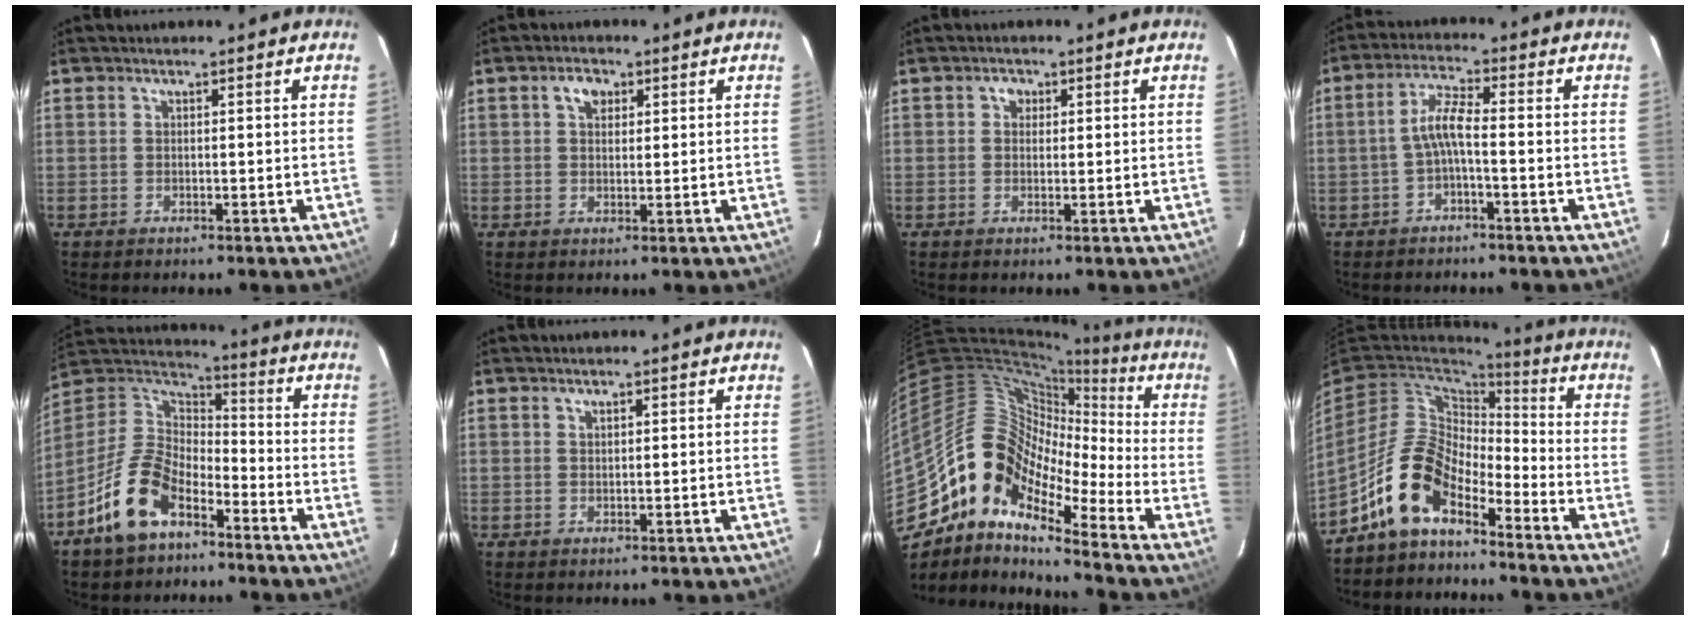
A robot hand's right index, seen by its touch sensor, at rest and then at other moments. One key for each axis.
{"total": 3.2, "fx": 1.3, "fy": 2.2, "fz": 1.9, "tx": -0.029, "ty": 0.011, "tz": 0.023}
{"total": 1.7, "fx": 0.4, "fy": 1.6, "fz": 0.5, "tx": -0.006, "ty": 0.008, "tz": 0.004}
{"total": 4.4, "fx": -1.6, "fy": 0.7, "fz": 4.0, "tx": -0.088, "ty": 0.013, "tz": -0.031}
{"total": 14.6, "fx": -8.5, "fy": 8.1, "fz": 8.8, "tx": -0.196, "ty": 0.012, "tz": -0.160}
{"total": 0.9, "fx": 0.6, "fy": 0.4, "fz": 0.4, "tx": -0.006, "ty": 0.002, "tz": 0.012}
{"total": 14.4, "fx": -9.6, "fy": 6.8, "fz": 8.4, "tx": -0.128, "ty": 0.008, "tz": -0.208}
{"total": 11.9, "fx": -8.0, "fy": 5.4, "fz": 6.9, "tx": -0.139, "ty": 0.019, "tz": -0.164}